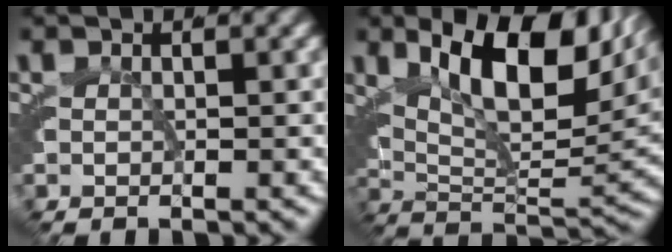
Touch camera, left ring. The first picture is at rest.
{"total": 10.8, "force": [5.8, 3.8, 8.3], "torque": [-0.120, 0.016, 0.086]}